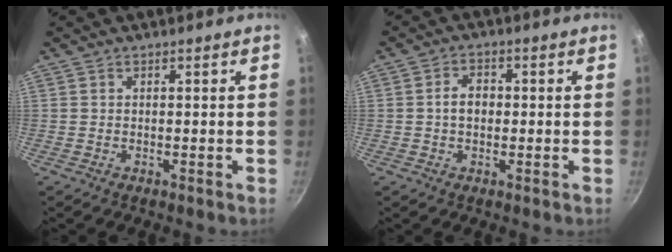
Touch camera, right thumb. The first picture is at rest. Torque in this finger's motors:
{"motor_torque": [0.08, 1.34, 0.45, -0.22, 0.02]}